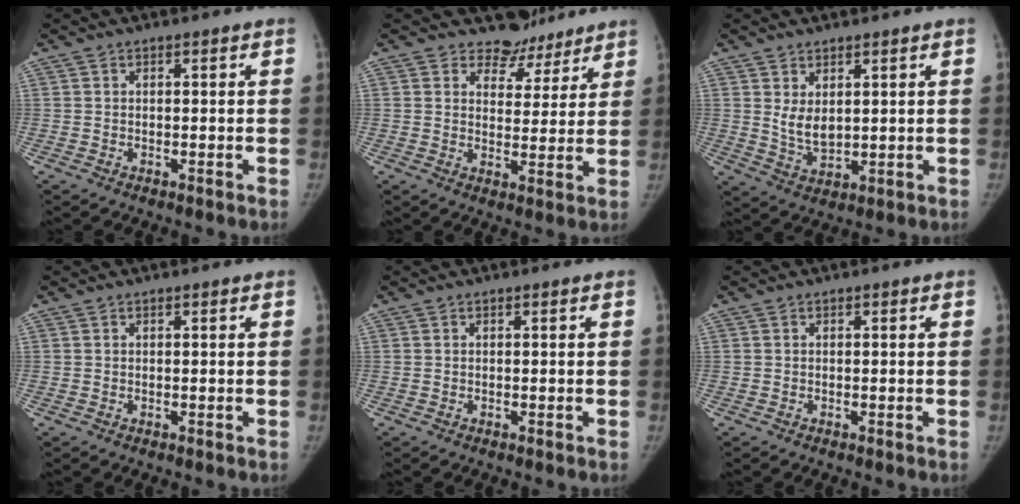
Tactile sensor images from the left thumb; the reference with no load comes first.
{"total": 6.8, "force": [5.8, 3.6, -0.2], "torque": [0.035, -0.051, 0.082]}
{"total": 5.0, "force": [1.9, 2.8, 3.7], "torque": [-0.057, -0.025, 0.046]}
{"total": 0.0}
{"total": 0.0}
{"total": 0.0}